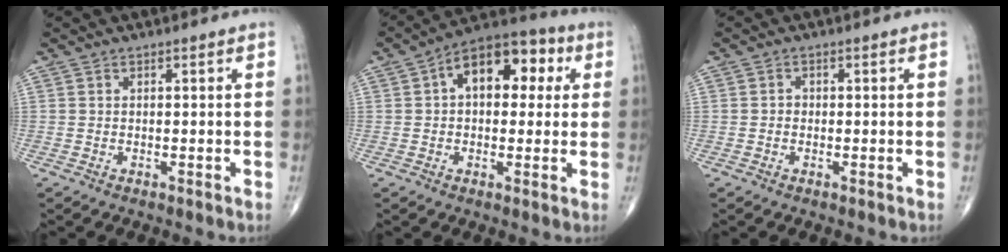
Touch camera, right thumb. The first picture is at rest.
{"total": 10.3, "force": [2.2, 6.4, 7.8], "torque": [-0.077, 0.026, 0.024]}
{"total": 0.9, "force": [-0.2, 0.8, 0.4], "torque": [0.001, 0.004, -0.006]}